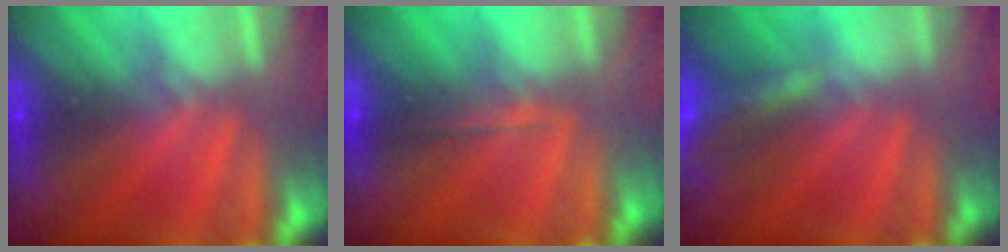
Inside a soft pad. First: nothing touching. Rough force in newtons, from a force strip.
{"total": 1.8}
{"total": 9.4}